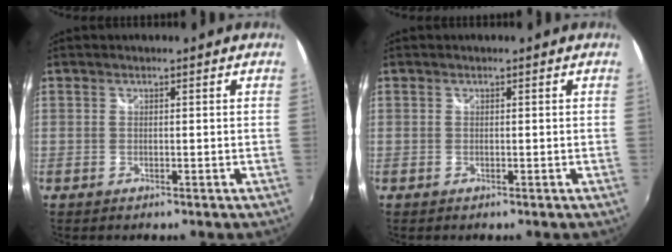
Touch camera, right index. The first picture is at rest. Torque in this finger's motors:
{"motor_torque": [0.00, 0.00, 0.00, 0.00]}